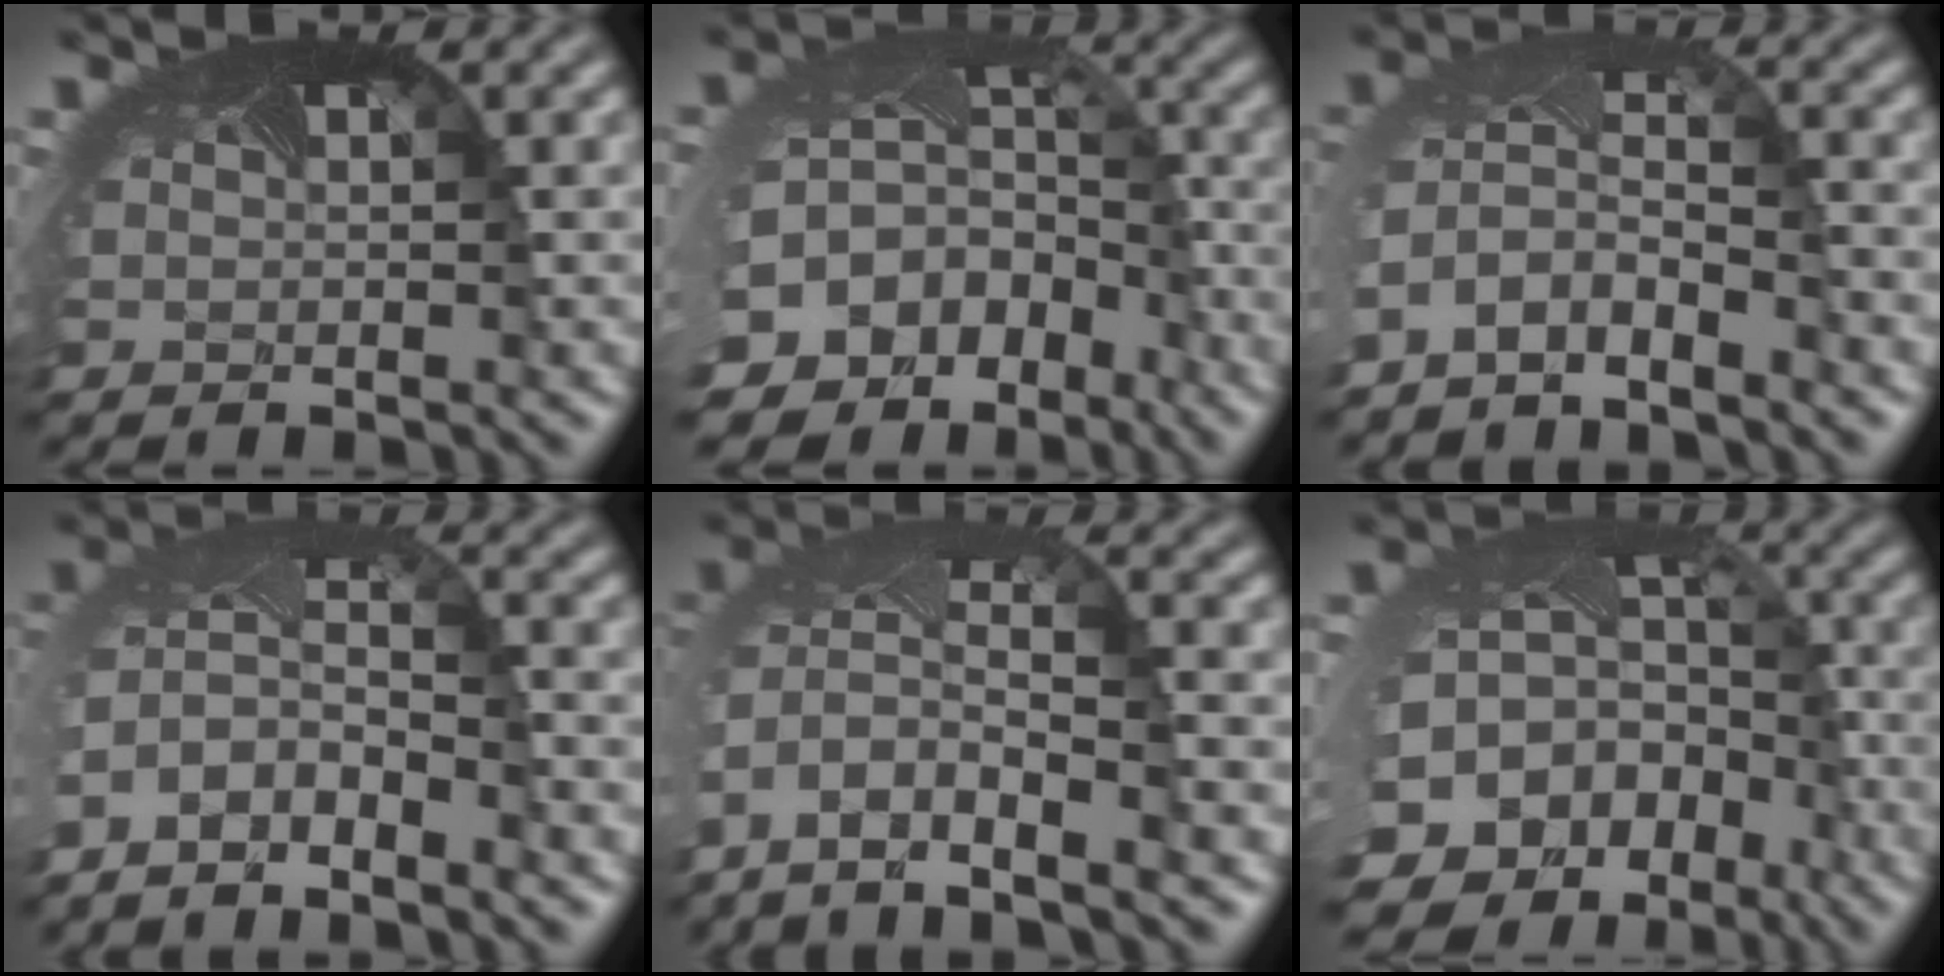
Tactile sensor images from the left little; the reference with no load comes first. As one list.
[{"total": 17.0, "force": [-8.7, 13.2, 6.0], "torque": [-0.155, -0.060, -0.109]}, {"total": 3.4, "force": [-2.7, 1.3, 1.6], "torque": [-0.055, -0.010, -0.060]}, {"total": 5.2, "force": [-3.5, 1.9, 3.4], "torque": [-0.091, -0.010, -0.069]}, {"total": 9.1, "force": [-4.9, 4.2, 6.5], "torque": [-0.157, -0.021, -0.070]}, {"total": 18.7, "force": [-9.1, 14.7, 7.1], "torque": [-0.175, -0.067, -0.117]}]